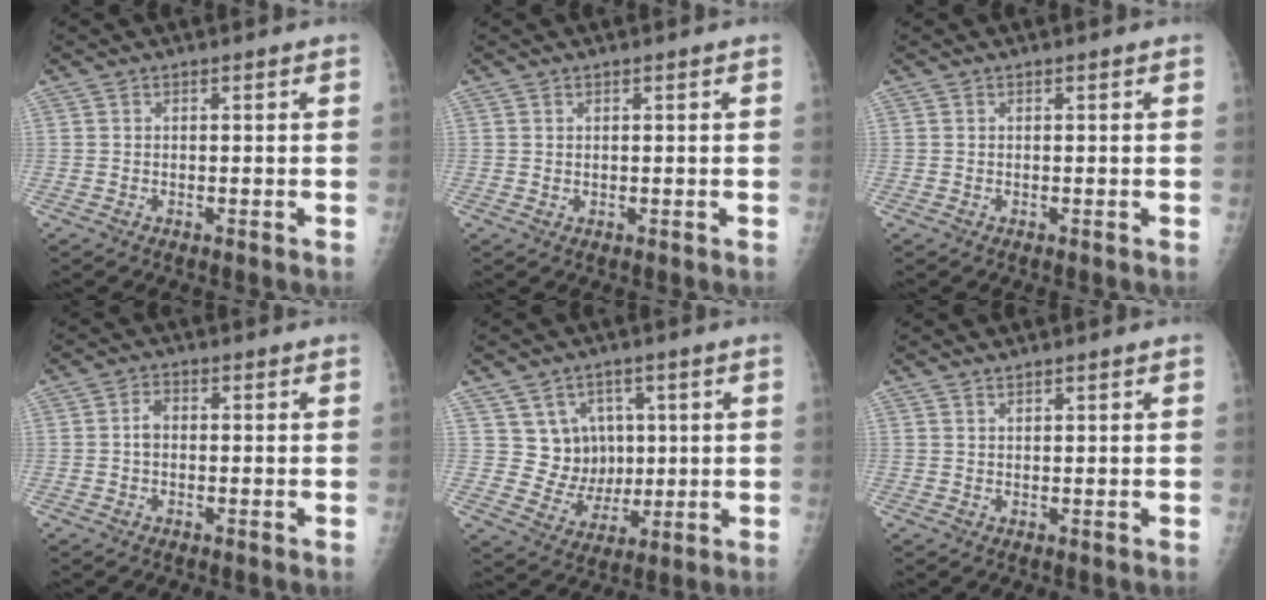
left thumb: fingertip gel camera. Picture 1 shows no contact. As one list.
[{"total": 0.8, "force": [0.6, 0.3, 0.4], "torque": [-0.006, -0.003, 0.012]}, {"total": 0.0}, {"total": 2.5, "force": [-0.1, 1.7, 1.8], "torque": [-0.031, 0.006, -0.006]}, {"total": 8.6, "force": [2.5, 7.7, 2.8], "torque": [-0.002, -0.012, 0.056]}, {"total": 1.2, "force": [1.1, 0.2, 0.4], "torque": [-0.005, -0.004, 0.022]}]